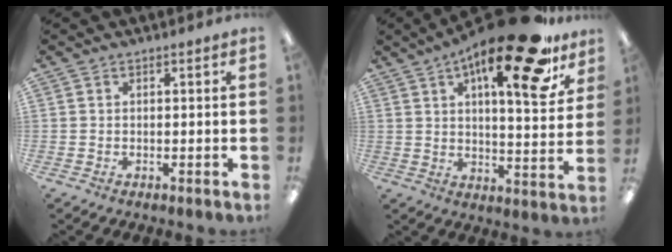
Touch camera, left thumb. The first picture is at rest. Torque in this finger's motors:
{"motor_torque": [0.41, 0.45, 1.48, -1.29, 0.20]}